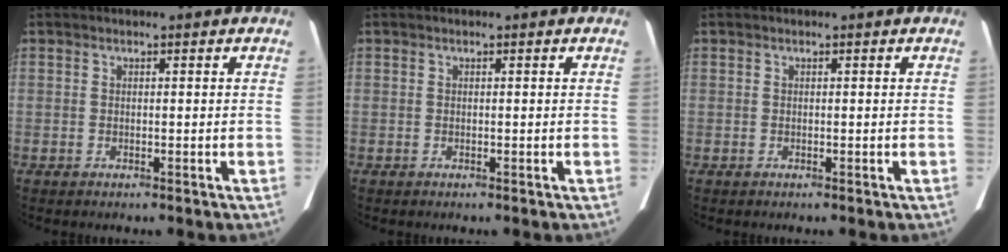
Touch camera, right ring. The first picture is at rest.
{"total": 0.0}
{"total": 0.0}